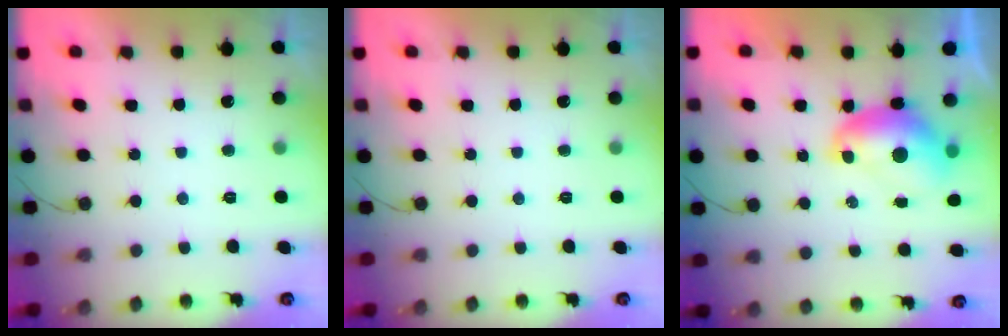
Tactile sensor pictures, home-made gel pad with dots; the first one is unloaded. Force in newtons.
{"total": 0.0}
{"total": 9.6, "press": 9.6, "slide": 1.0}